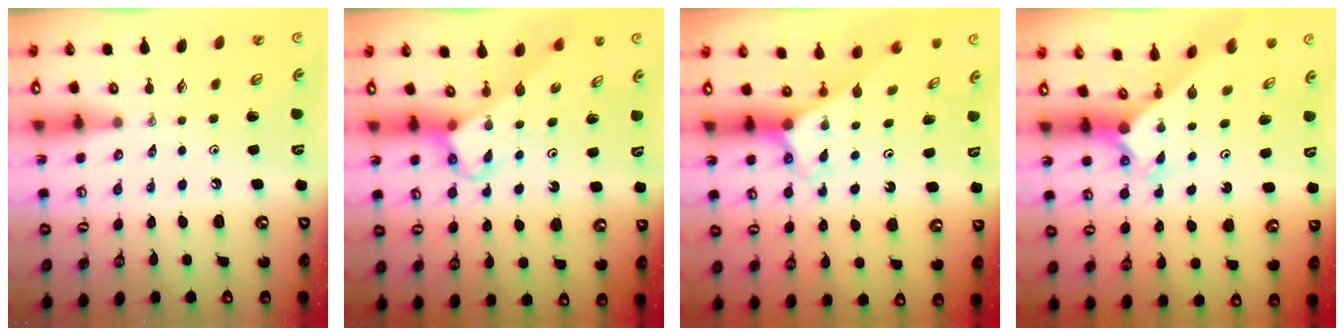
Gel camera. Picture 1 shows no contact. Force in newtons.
{"total": 3.7, "press": 3.7, "slide": 0.1}
{"total": 2.7, "press": 2.7, "slide": 0.1}
{"total": 2.4, "press": 2.4, "slide": 0.3}